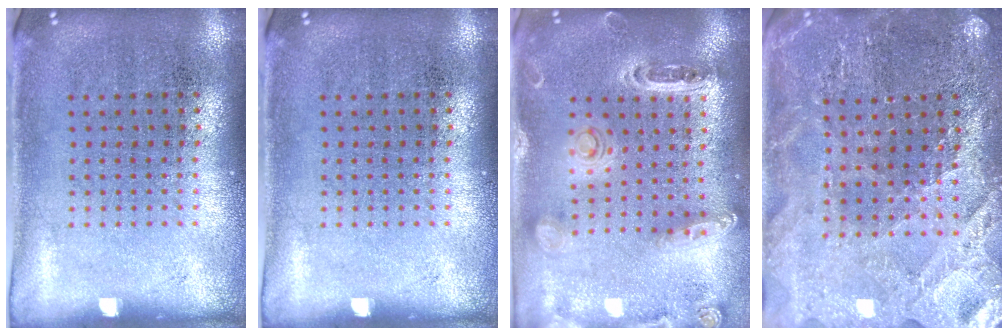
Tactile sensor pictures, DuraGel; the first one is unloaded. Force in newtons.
{"total": 0.0}
{"total": 1.4, "press": 1.3, "slide": 0.2}
{"total": 2.8, "press": 2.8, "slide": 0.2}